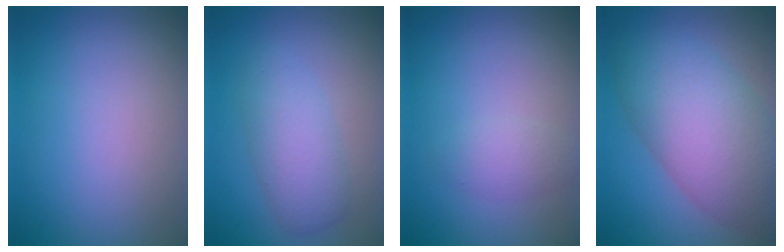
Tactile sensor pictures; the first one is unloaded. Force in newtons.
{"total": 3.8, "press": 3.8, "slide": 0.2}
{"total": 1.8, "press": 1.8, "slide": 0.2}
{"total": 9.5, "press": 9.5, "slide": 0.4}